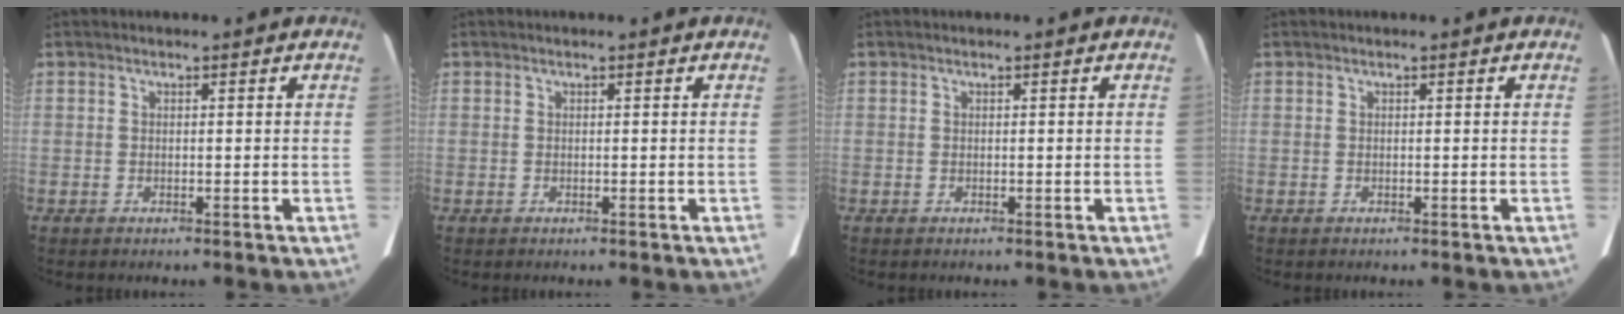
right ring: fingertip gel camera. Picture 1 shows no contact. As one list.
[{"total": 0.0}, {"total": 0.0}, {"total": 0.0}]